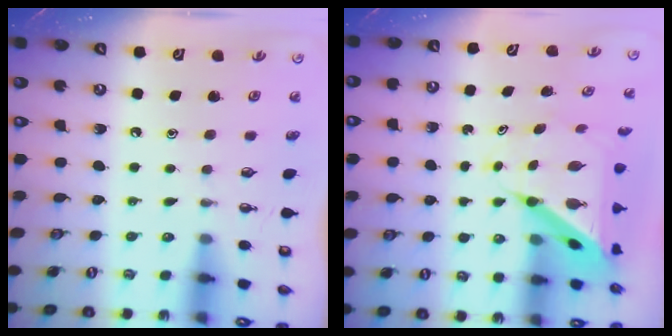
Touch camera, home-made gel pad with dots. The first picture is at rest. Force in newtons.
{"total": 8.7, "press": 8.7, "slide": 0.8}